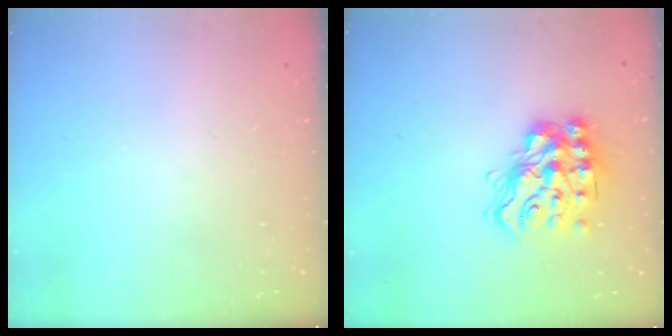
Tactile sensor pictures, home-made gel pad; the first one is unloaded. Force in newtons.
{"total": 16.4, "press": 16.1, "slide": 3.4}